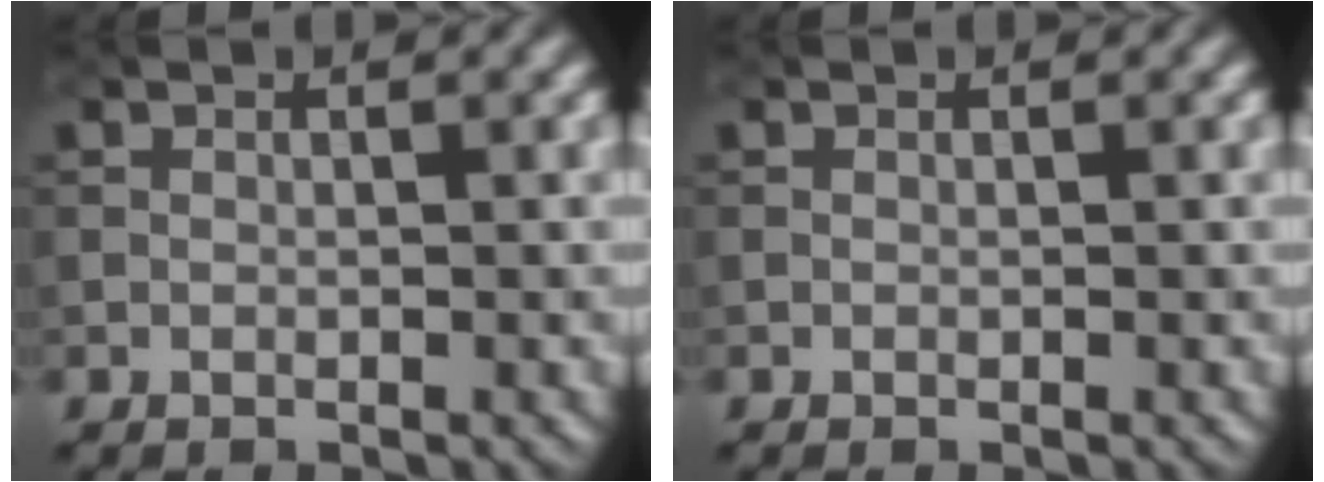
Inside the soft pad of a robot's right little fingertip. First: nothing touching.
{"total": 0.0}